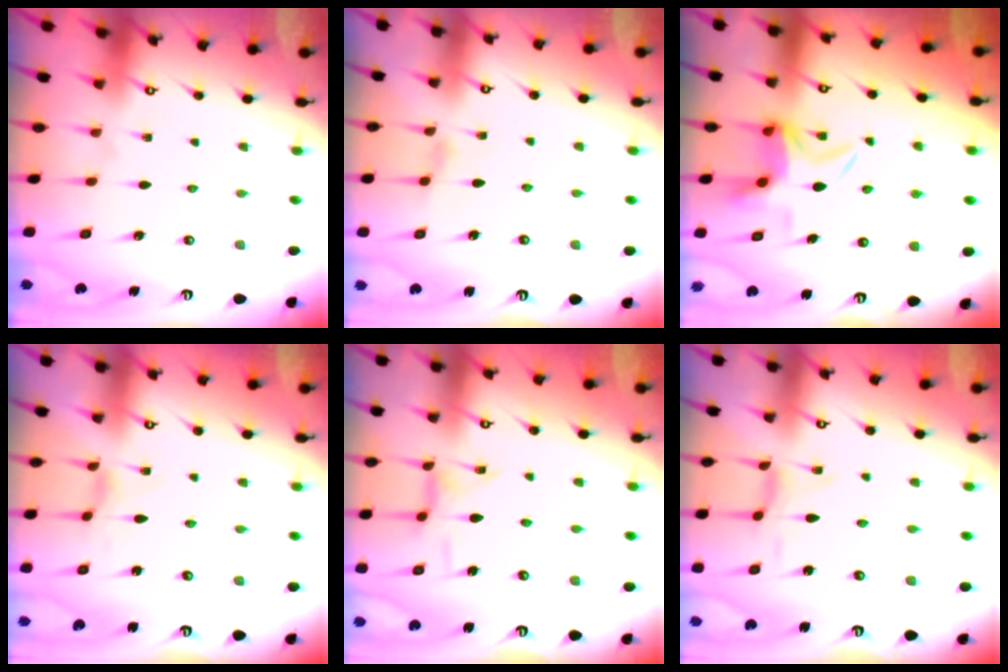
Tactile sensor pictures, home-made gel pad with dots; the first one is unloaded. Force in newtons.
{"total": 1.4, "press": 1.4, "slide": 0.4}
{"total": 6.0, "press": 5.9, "slide": 1.5}
{"total": 0.0}
{"total": 2.8, "press": 2.8, "slide": 0.2}
{"total": 0.0}